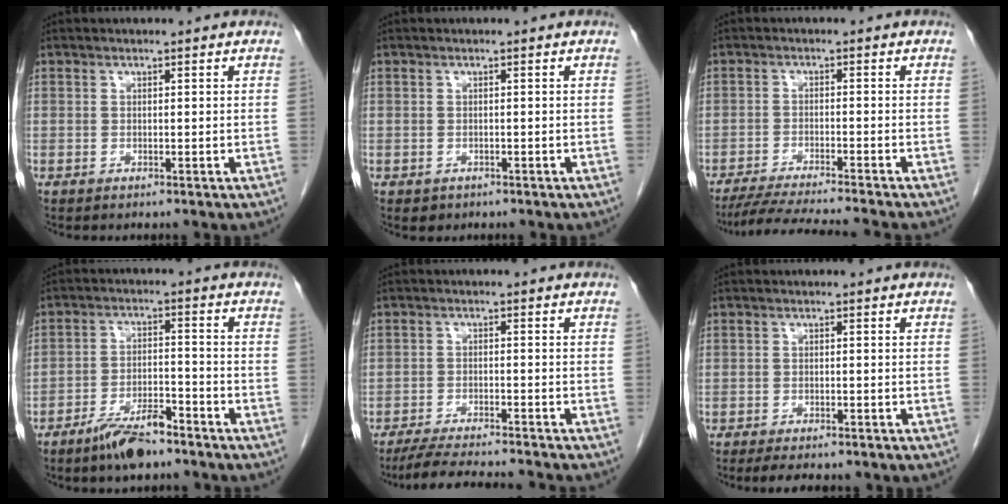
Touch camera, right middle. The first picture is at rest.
{"total": 1.1, "force": [-0.5, 0.9, 0.2], "torque": [-0.007, 0.002, -0.001]}
{"total": 11.3, "force": [-10.2, -1.1, 4.8], "torque": [-0.062, -0.021, -0.163]}
{"total": 7.2, "force": [-5.5, 1.8, 4.2], "torque": [-0.080, -0.005, -0.099]}
{"total": 10.9, "force": [-10.0, 0.3, 4.3], "torque": [-0.063, -0.013, -0.151]}
{"total": 6.6, "force": [-5.4, 1.7, 3.3], "torque": [-0.045, -0.009, -0.066]}